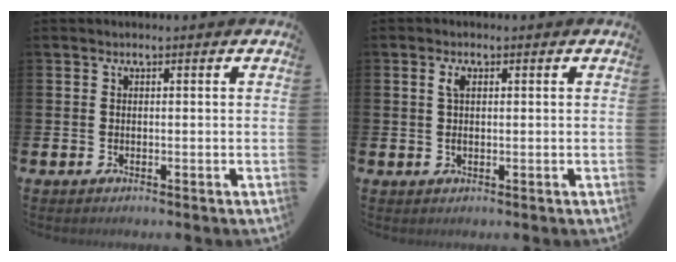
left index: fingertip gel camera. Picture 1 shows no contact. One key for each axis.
{"total": 1.9, "fx": 0.7, "fy": 0.9, "fz": 1.6, "tx": -0.031, "ty": 0.003, "tz": 0.010}